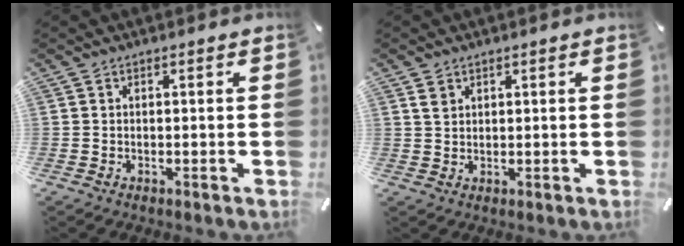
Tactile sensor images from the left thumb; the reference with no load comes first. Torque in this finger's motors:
{"motor_torque": [0.05, -0.22, 0.01, 0.01, 0.00]}